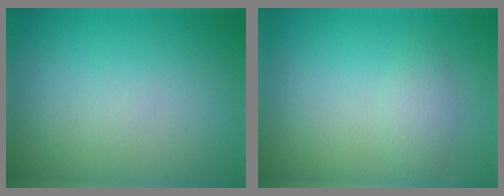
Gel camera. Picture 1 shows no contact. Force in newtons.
{"total": 1.6, "press": 1.6, "slide": 0.1}